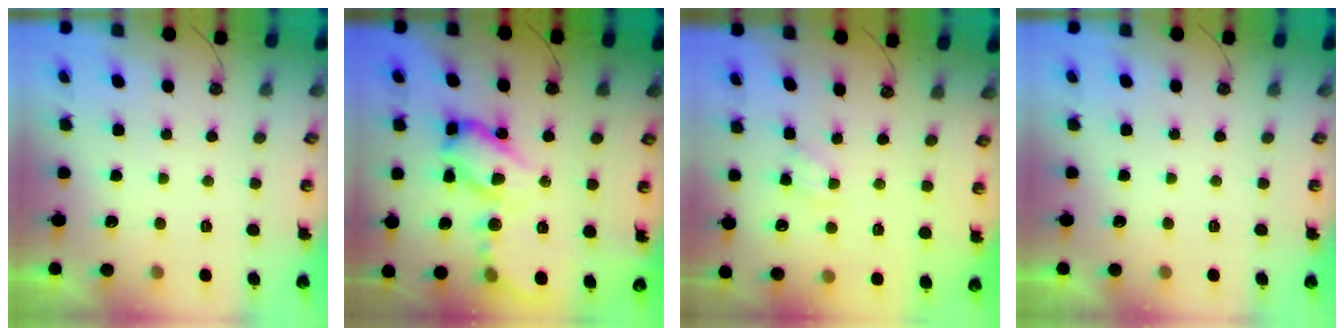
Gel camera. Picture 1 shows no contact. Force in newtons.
{"total": 14.8, "press": 14.7, "slide": 1.6}
{"total": 3.1, "press": 3.0, "slide": 0.4}
{"total": 0.0}